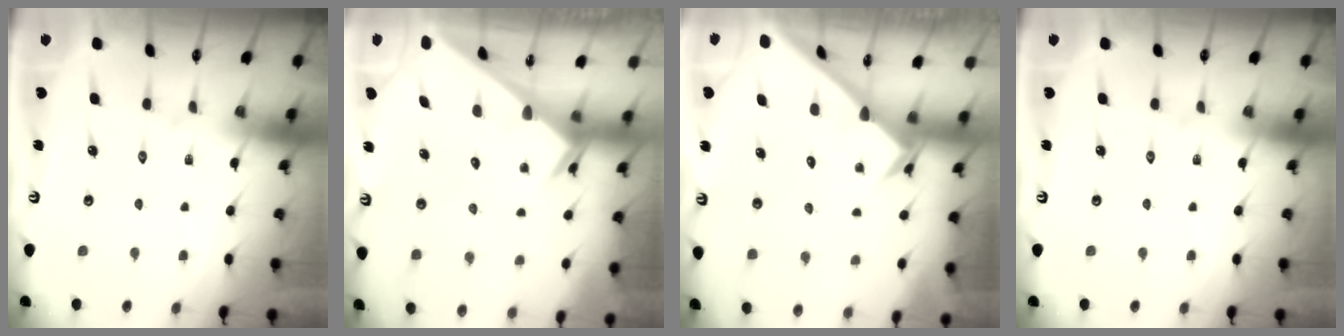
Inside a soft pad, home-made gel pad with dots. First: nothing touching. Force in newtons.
{"total": 3.4, "press": 3.4, "slide": 0.4}
{"total": 2.5, "press": 2.5, "slide": 0.2}
{"total": 0.0}